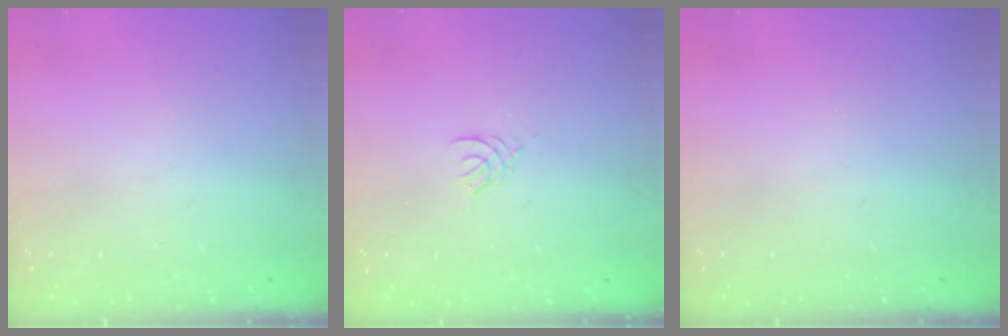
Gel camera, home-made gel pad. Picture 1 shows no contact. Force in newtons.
{"total": 2.1, "press": 2.0, "slide": 0.4}
{"total": 0.0}